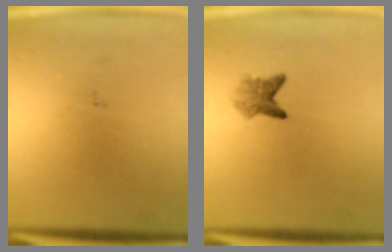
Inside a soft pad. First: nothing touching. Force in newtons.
{"total": 2.6}